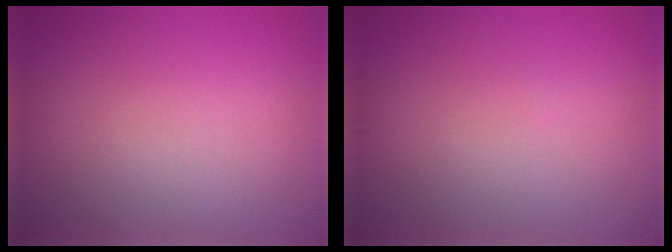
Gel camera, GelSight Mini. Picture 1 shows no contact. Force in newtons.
{"total": 0.0}